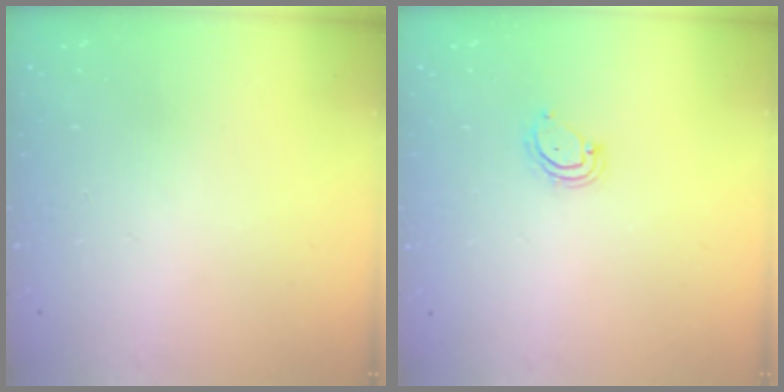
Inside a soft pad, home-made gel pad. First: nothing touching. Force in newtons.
{"total": 4.2, "press": 4.1, "slide": 0.5}